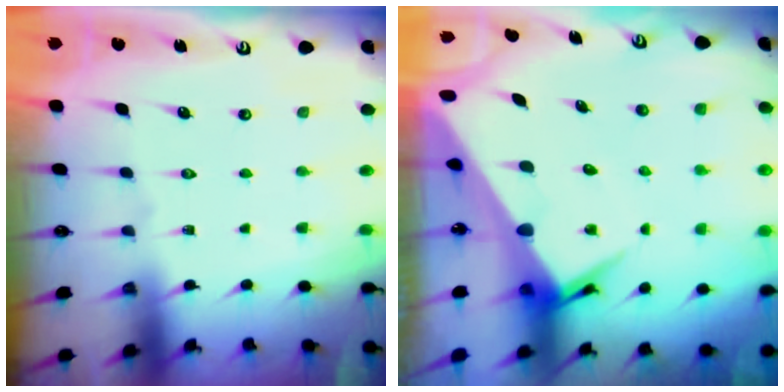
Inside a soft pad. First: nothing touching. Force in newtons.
{"total": 7.6, "press": 7.5, "slide": 0.5}